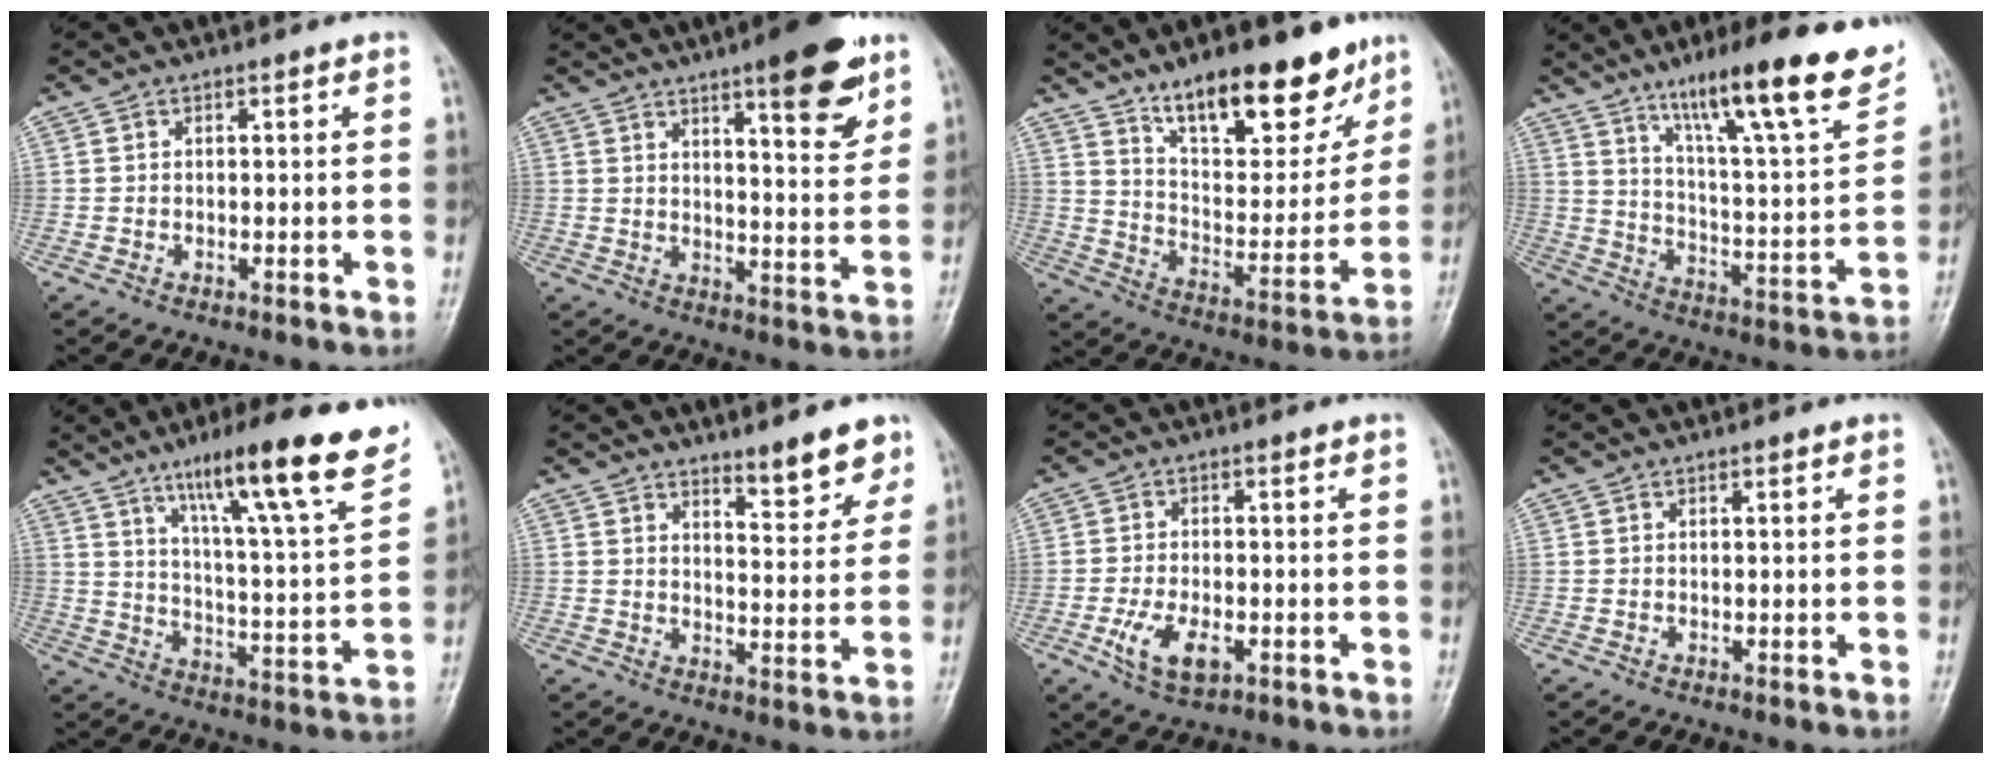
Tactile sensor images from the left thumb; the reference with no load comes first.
{"total": 13.1, "force": [7.9, 3.2, 9.9], "torque": [-0.110, -0.043, 0.107]}
{"total": 20.0, "force": [13.6, 7.7, 12.5], "torque": [-0.135, -0.077, 0.224]}
{"total": 22.9, "force": [14.7, 3.7, 17.2], "torque": [-0.234, -0.055, 0.232]}
{"total": 21.8, "force": [13.6, 2.5, 16.8], "torque": [-0.227, -0.050, 0.210]}
{"total": 7.3, "force": [5.7, 2.0, 4.2], "torque": [-0.035, -0.044, 0.081]}
{"total": 7.0, "force": [-2.6, 3.8, 5.3], "torque": [-0.101, 0.003, -0.042]}
{"total": 0.0}